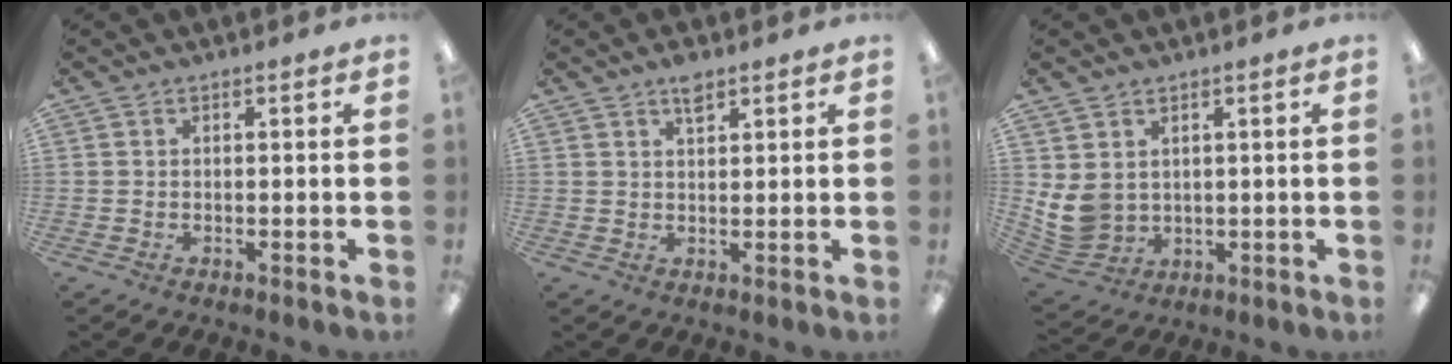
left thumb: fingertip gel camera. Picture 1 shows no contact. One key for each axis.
{"total": 3.4, "fx": 2.4, "fy": 1.3, "fz": 2.0, "tx": -0.029, "ty": -0.006, "tz": 0.039}
{"total": 7.8, "fx": 2.1, "fy": 6.5, "fz": 3.8, "tx": -0.095, "ty": -0.008, "tz": 0.044}